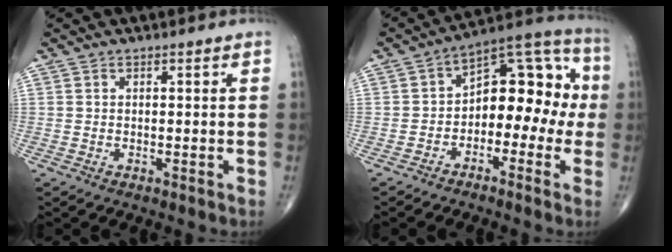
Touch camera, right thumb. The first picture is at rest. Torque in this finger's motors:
{"motor_torque": [0.10, 0.24, 0.70, -0.32, 0.04]}